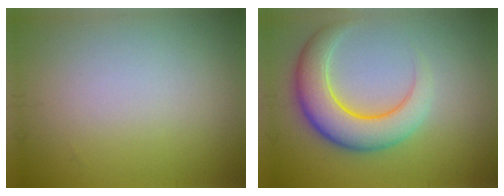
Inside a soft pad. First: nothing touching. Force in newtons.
{"total": 6.3, "press": 6.3, "slide": 0.1}